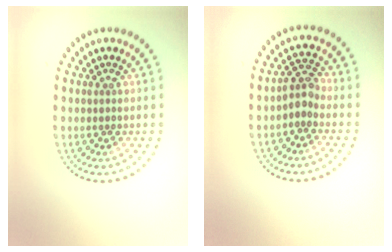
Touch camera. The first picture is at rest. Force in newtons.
{"total": 2.0, "press": 1.7, "slide": 1.1}